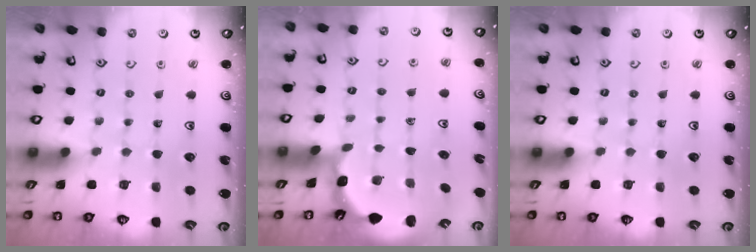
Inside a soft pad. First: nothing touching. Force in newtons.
{"total": 1.9, "press": 1.9, "slide": 0.6}
{"total": 0.0}